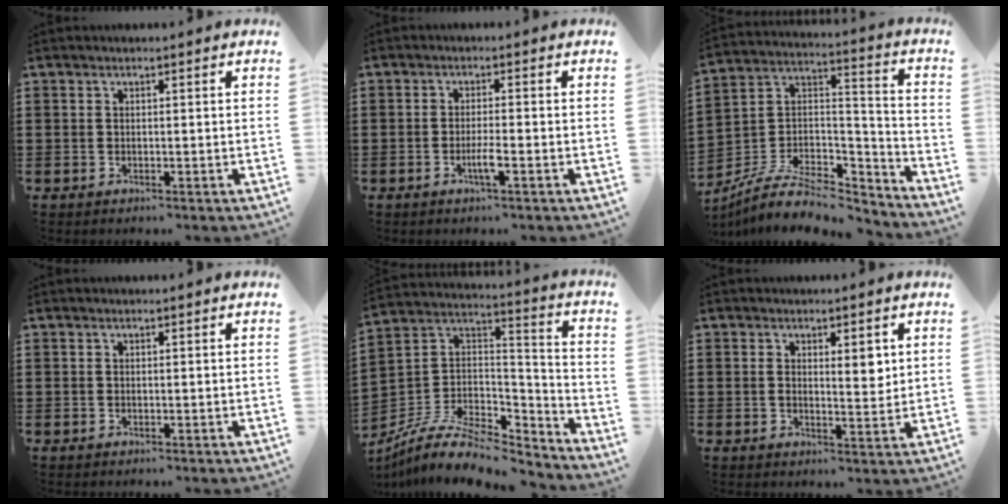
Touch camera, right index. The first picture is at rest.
{"total": 2.9, "force": [-1.4, 0.1, 2.6], "torque": [-0.052, -0.006, -0.027]}
{"total": 8.5, "force": [-6.2, 3.7, 4.4], "torque": [-0.093, 0.011, -0.121]}
{"total": 0.0}
{"total": 10.1, "force": [-7.4, 4.5, 5.2], "torque": [-0.101, 0.018, -0.138]}
{"total": 3.3, "force": [1.1, 1.2, 2.9], "torque": [-0.043, -0.003, 0.014]}